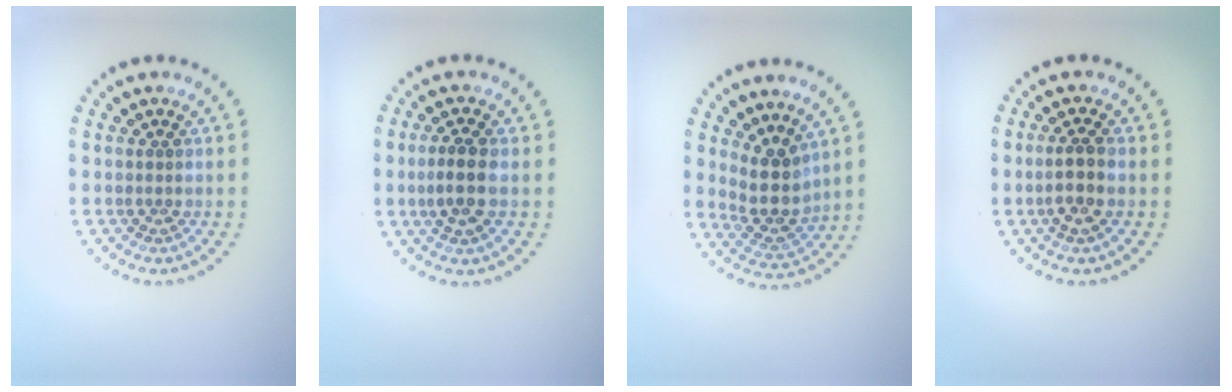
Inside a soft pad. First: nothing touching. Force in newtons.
{"total": 2.7, "press": 2.5, "slide": 0.8}
{"total": 3.7, "press": 2.9, "slide": 2.3}
{"total": 2.4, "press": 2.2, "slide": 1.0}